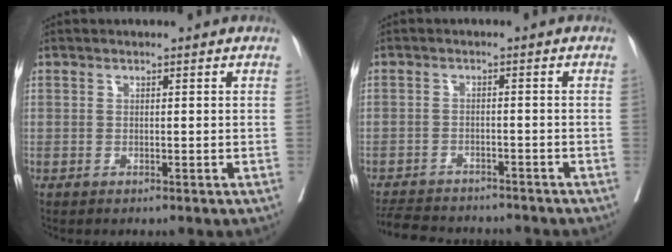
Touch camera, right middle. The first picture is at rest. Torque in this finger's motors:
{"motor_torque": [0.08, -0.11, 0.03, 0.01]}